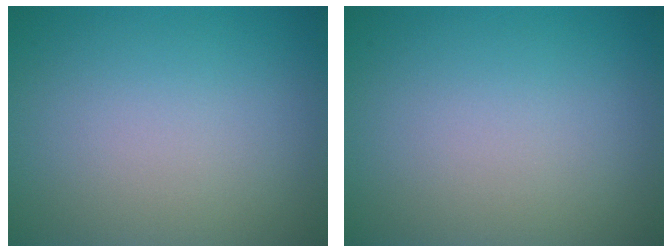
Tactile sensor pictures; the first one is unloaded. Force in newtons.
{"total": 0.0}